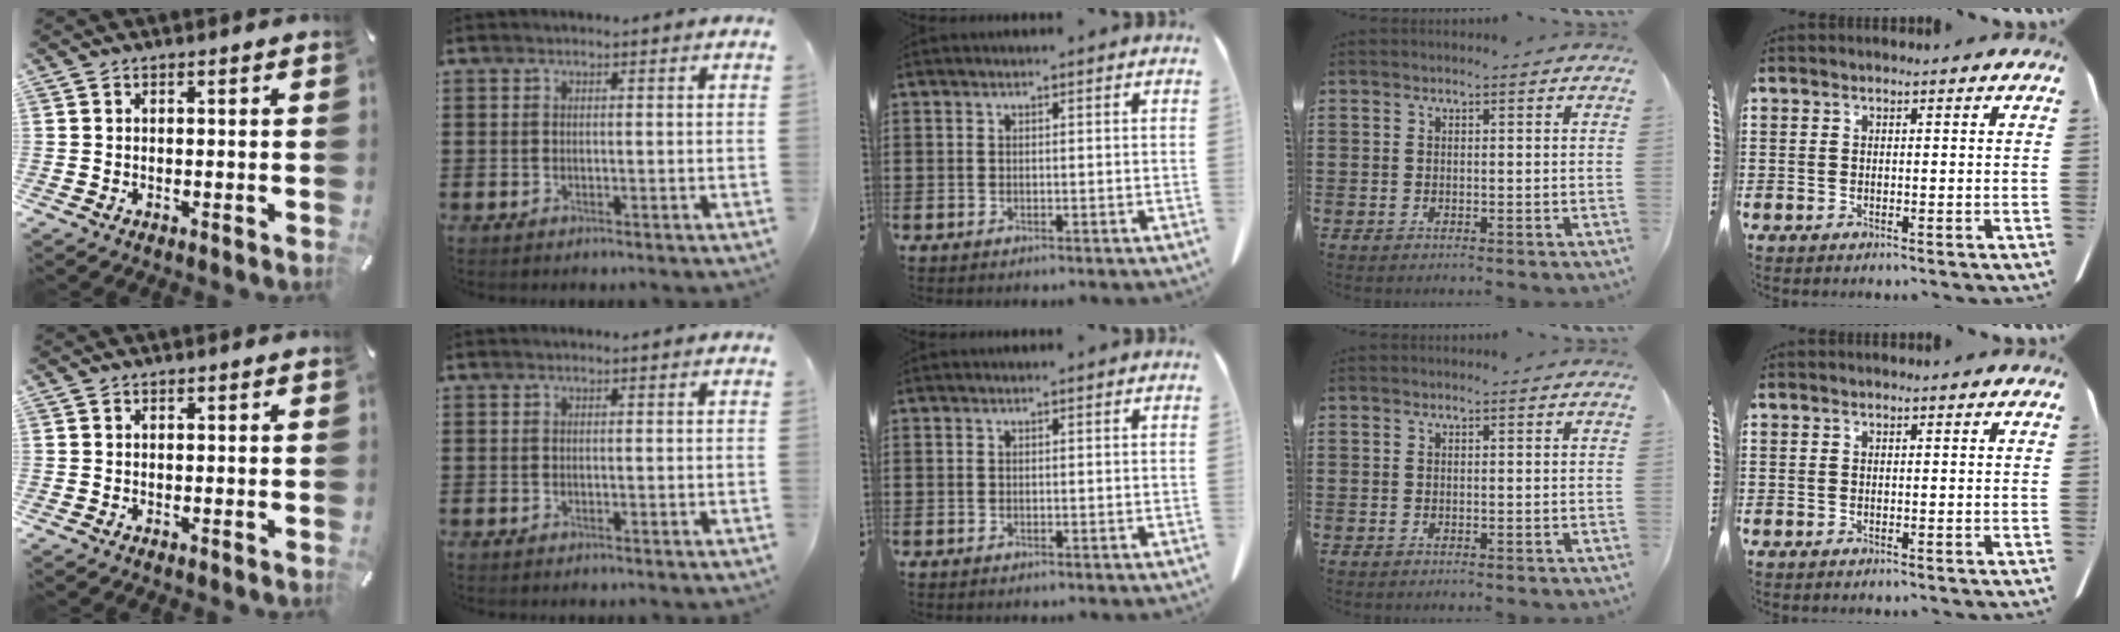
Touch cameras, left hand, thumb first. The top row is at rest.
{}